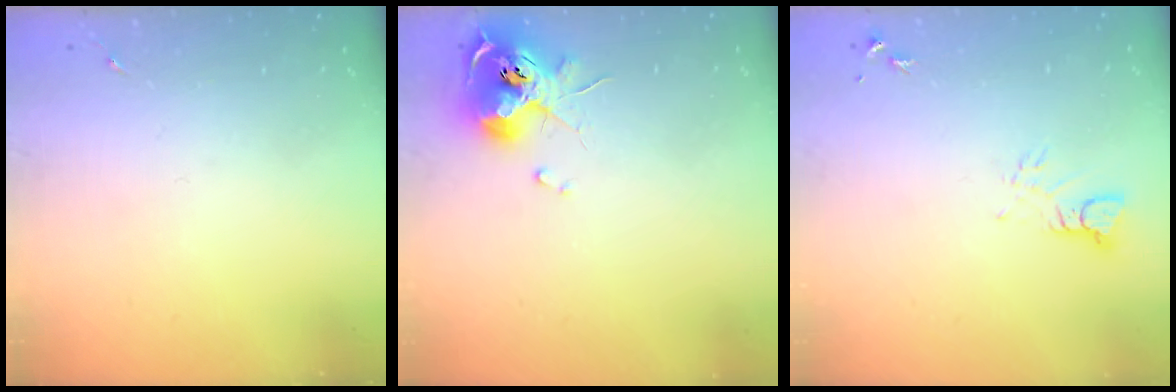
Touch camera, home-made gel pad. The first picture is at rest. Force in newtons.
{"total": 13.1, "press": 13.0, "slide": 1.8}
{"total": 3.6, "press": 3.6, "slide": 0.3}